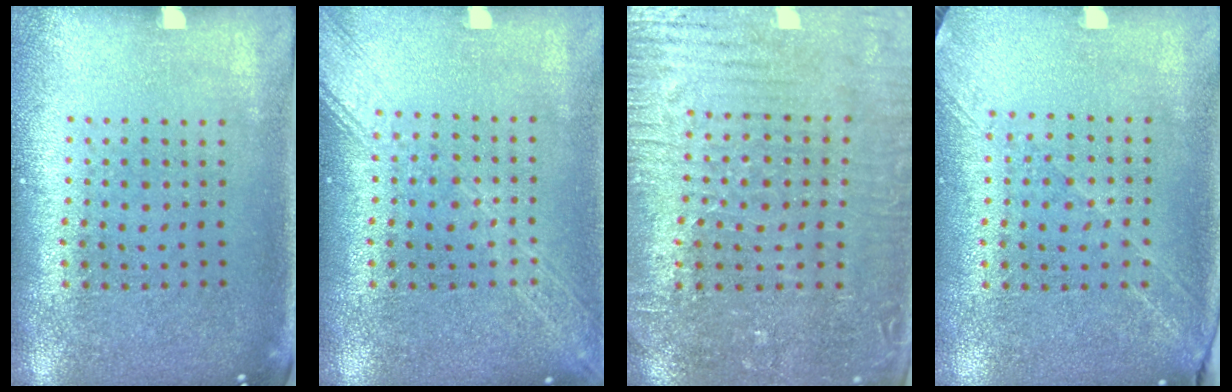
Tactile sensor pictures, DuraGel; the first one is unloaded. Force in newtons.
{"total": 3.4, "press": 3.4, "slide": 0.4}
{"total": 3.5, "press": 3.3, "slide": 1.1}
{"total": 1.3, "press": 1.2, "slide": 0.4}